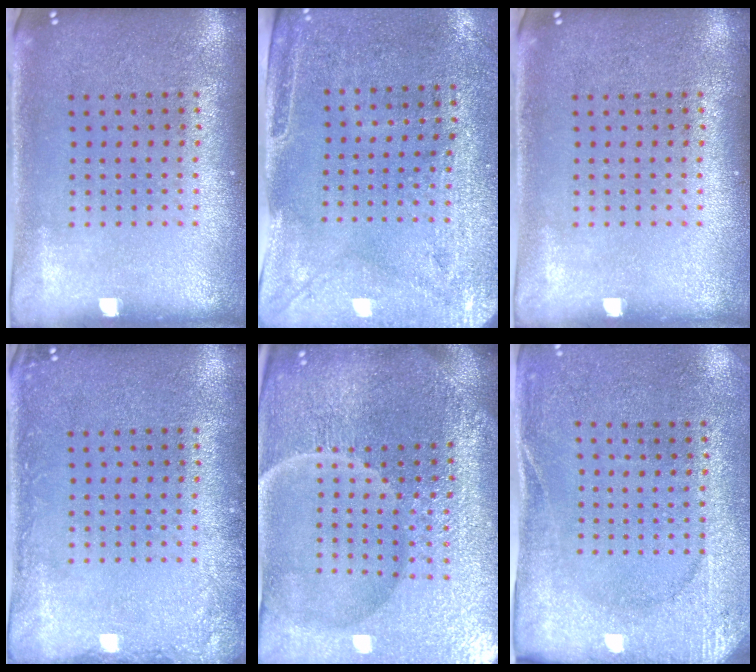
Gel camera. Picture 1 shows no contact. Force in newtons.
{"total": 2.9, "press": 2.4, "slide": 1.5}
{"total": 0.0}
{"total": 1.4, "press": 1.4, "slide": 0.2}
{"total": 6.4, "press": 5.7, "slide": 2.9}
{"total": 2.6, "press": 2.4, "slide": 1.0}